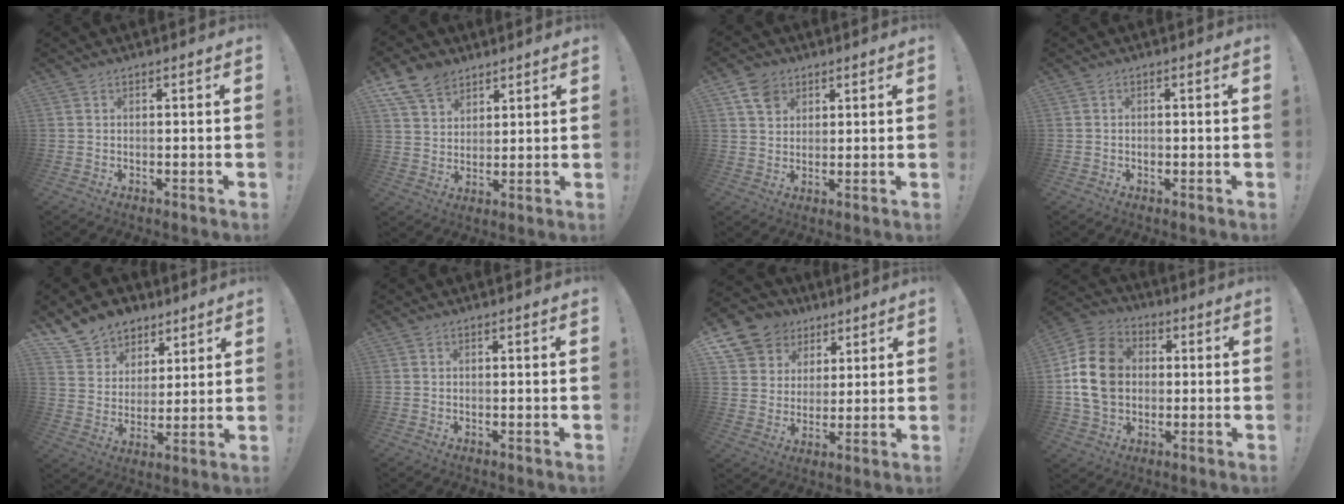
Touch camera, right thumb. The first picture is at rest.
{"total": 10.2, "force": [7.0, 6.6, 3.6], "torque": [-0.072, -0.036, 0.139]}
{"total": 6.4, "force": [3.7, 4.8, 2.1], "torque": [-0.031, -0.015, 0.070]}
{"total": 0.7, "force": [-0.3, 0.6, 0.3], "torque": [-0.004, 0.003, -0.006]}
{"total": 11.6, "force": [8.2, 7.9, 2.2], "torque": [-0.042, -0.057, 0.162]}
{"total": 0.0}
{"total": 10.9, "force": [5.8, 8.8, 2.7], "torque": [-0.050, -0.039, 0.119]}
{"total": 16.9, "force": [1.3, 13.4, 10.3], "torque": [-0.170, 0.014, 0.027]}